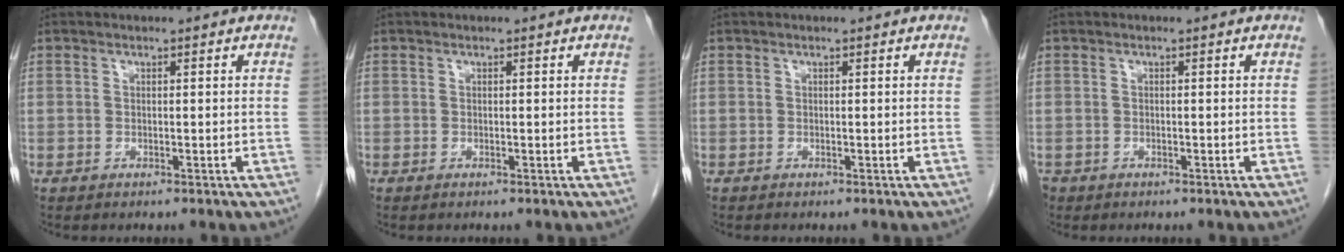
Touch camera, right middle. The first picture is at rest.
{"total": 0.0}
{"total": 0.0}
{"total": 1.4, "force": [-1.0, 1.0, 0.3], "torque": [-0.013, 0.000, -0.017]}